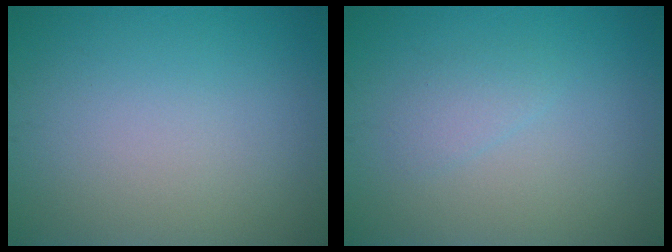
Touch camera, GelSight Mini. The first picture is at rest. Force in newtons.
{"total": 1.3, "press": 1.3, "slide": 0.2}